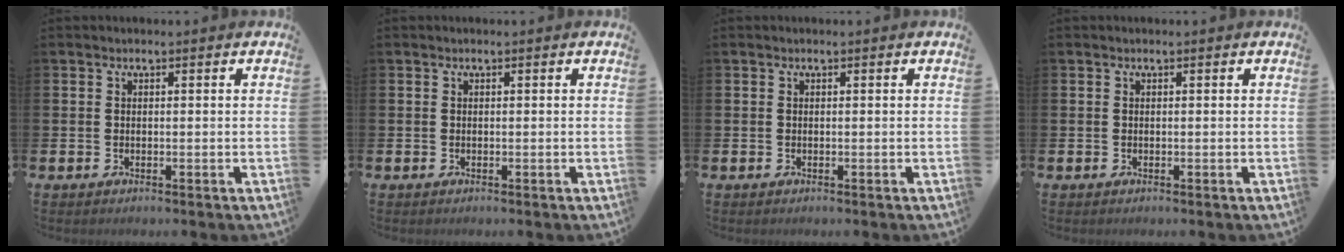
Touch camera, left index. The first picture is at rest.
{"total": 0.0}
{"total": 0.0}
{"total": 0.0}